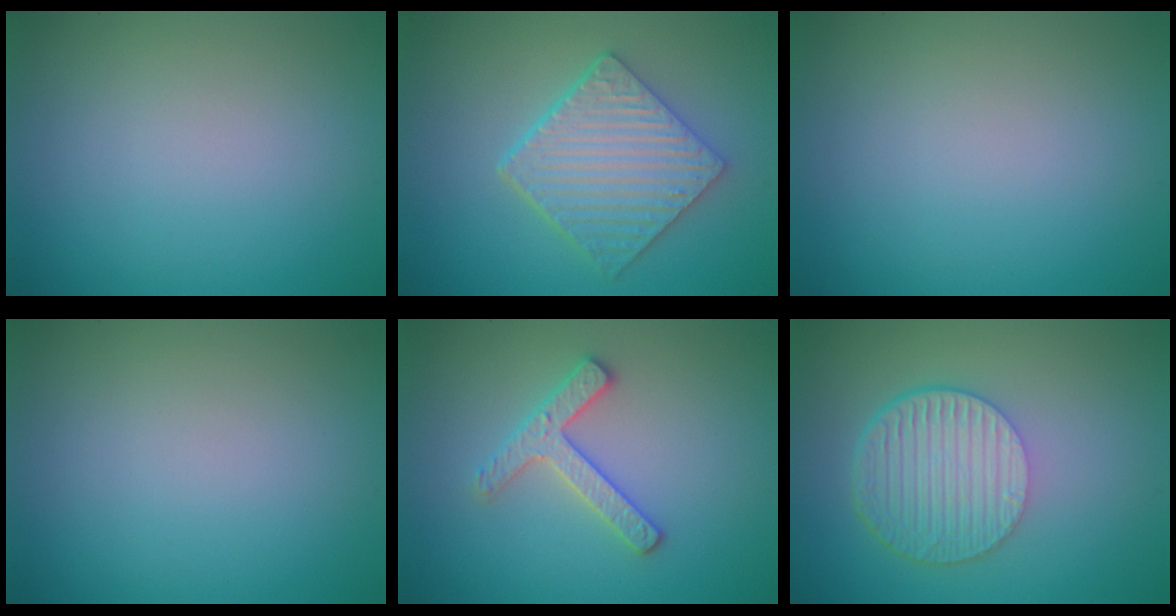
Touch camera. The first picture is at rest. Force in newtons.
{"total": 5.4, "press": 4.5, "slide": 3.1}
{"total": 0.0}
{"total": 0.0}
{"total": 2.5, "press": 2.5, "slide": 0.4}
{"total": 6.5, "press": 4.5, "slide": 4.7}